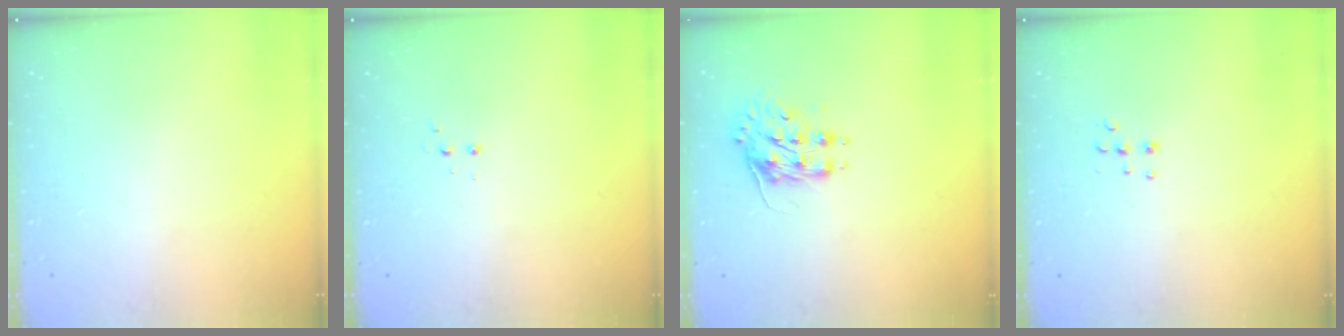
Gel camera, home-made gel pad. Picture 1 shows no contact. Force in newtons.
{"total": 2.8, "press": 2.8, "slide": 0.5}
{"total": 8.4, "press": 8.4, "slide": 0.3}
{"total": 5.3, "press": 5.2, "slide": 0.5}